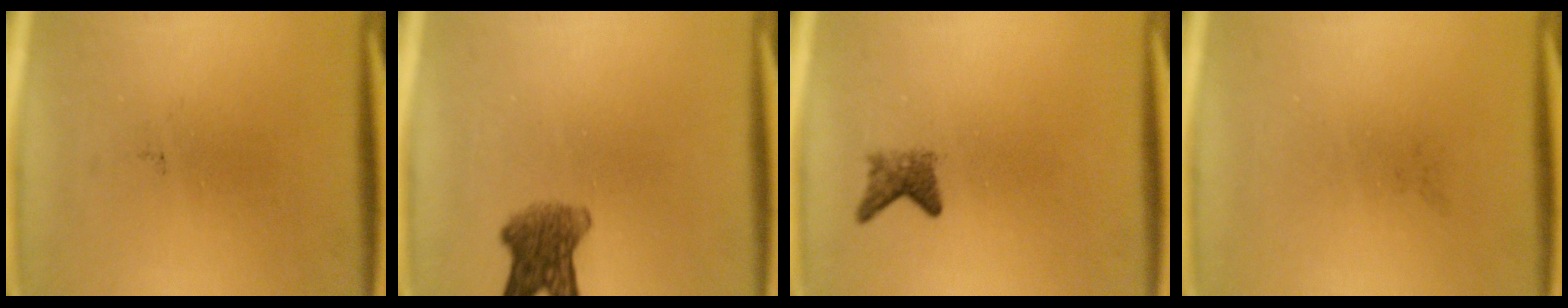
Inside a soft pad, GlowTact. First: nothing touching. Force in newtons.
{"total": 5.8}
{"total": 2.1}
{"total": 0.0}